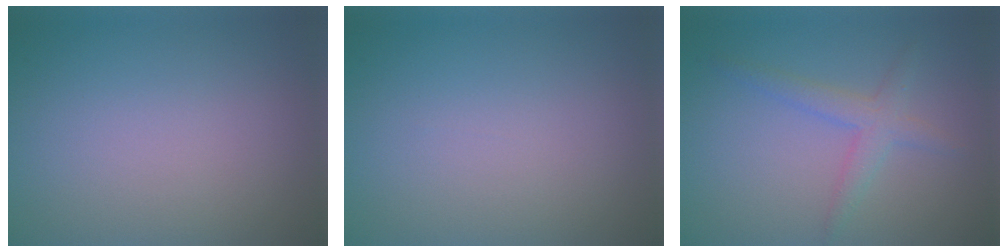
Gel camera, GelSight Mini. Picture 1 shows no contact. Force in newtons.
{"total": 0.0}
{"total": 2.4, "press": 2.4, "slide": 0.1}